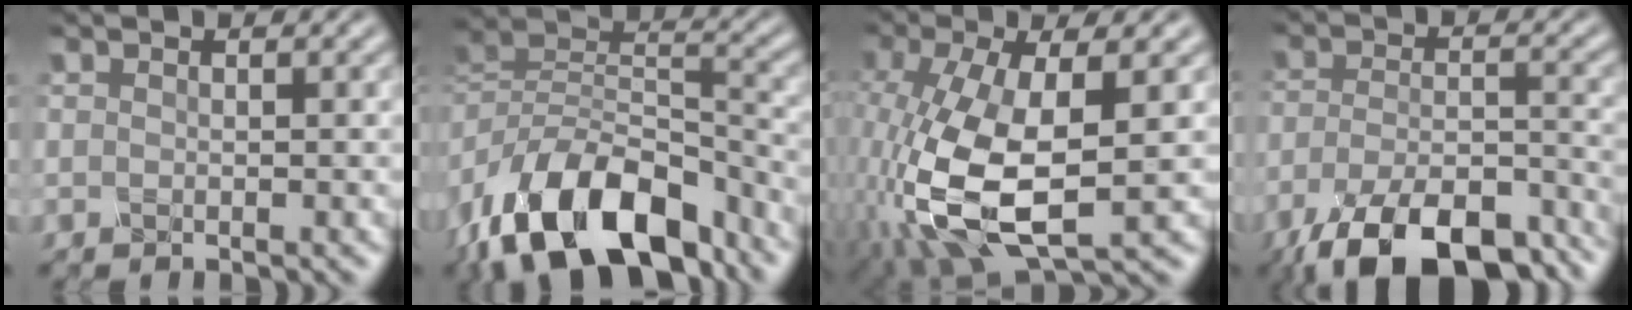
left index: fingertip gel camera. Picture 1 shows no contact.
{"total": 15.0, "force": [-10.1, 7.1, 8.4], "torque": [-0.162, 0.015, -0.196]}
{"total": 11.1, "force": [-3.0, 4.7, 9.5], "torque": [-0.222, -0.016, -0.059]}
{"total": 12.5, "force": [-9.1, 4.1, 7.5], "torque": [-0.136, -0.018, -0.155]}